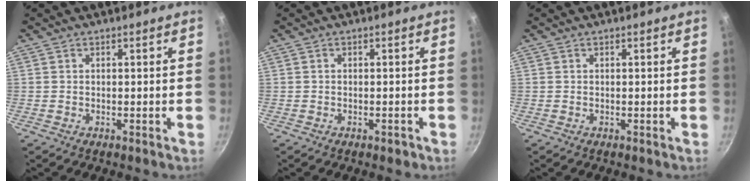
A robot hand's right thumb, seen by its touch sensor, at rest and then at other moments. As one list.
[{"total": 1.3, "force": [-0.7, 0.8, 0.8], "torque": [-0.009, 0.009, -0.005]}, {"total": 0.0}]